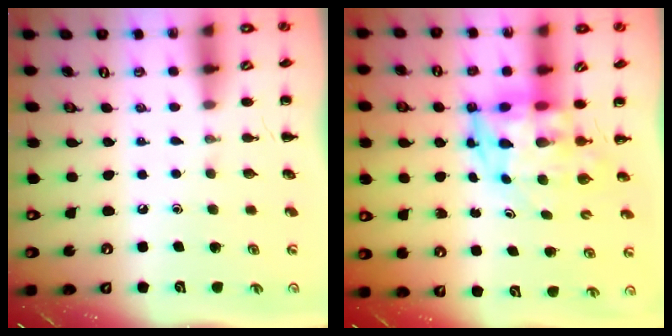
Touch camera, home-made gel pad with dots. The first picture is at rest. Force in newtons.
{"total": 6.2, "press": 5.8, "slide": 2.1}